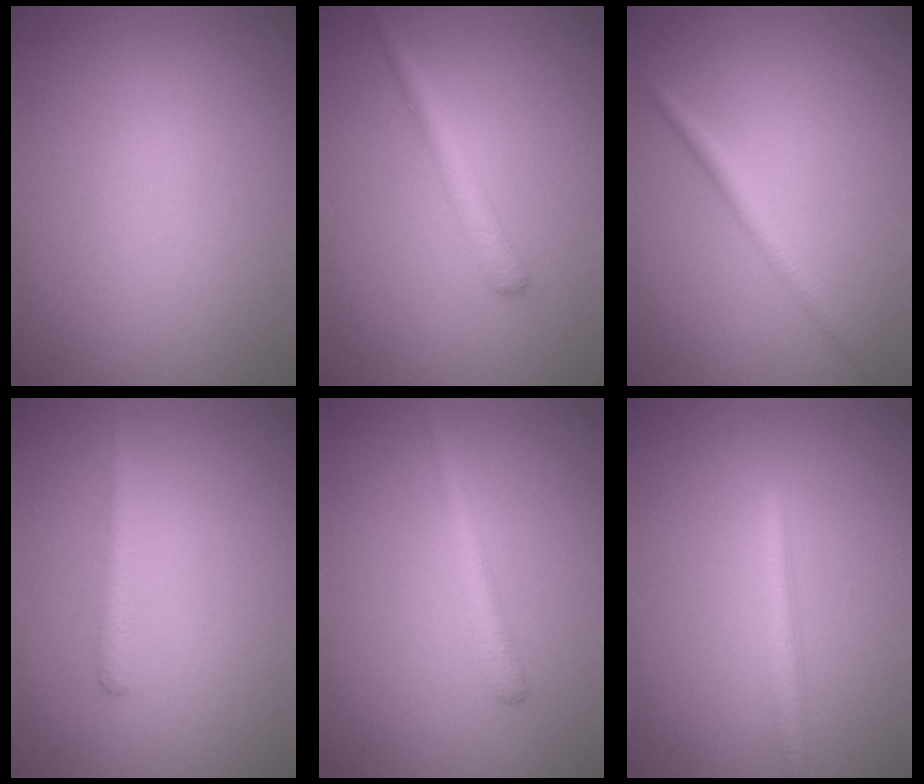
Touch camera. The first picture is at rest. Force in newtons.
{"total": 2.3, "press": 2.3, "slide": 0.1}
{"total": 2.0, "press": 2.0, "slide": 0.0}
{"total": 1.3, "press": 1.3, "slide": 0.0}
{"total": 2.0, "press": 2.0, "slide": 0.0}
{"total": 2.3, "press": 2.3, "slide": 0.1}